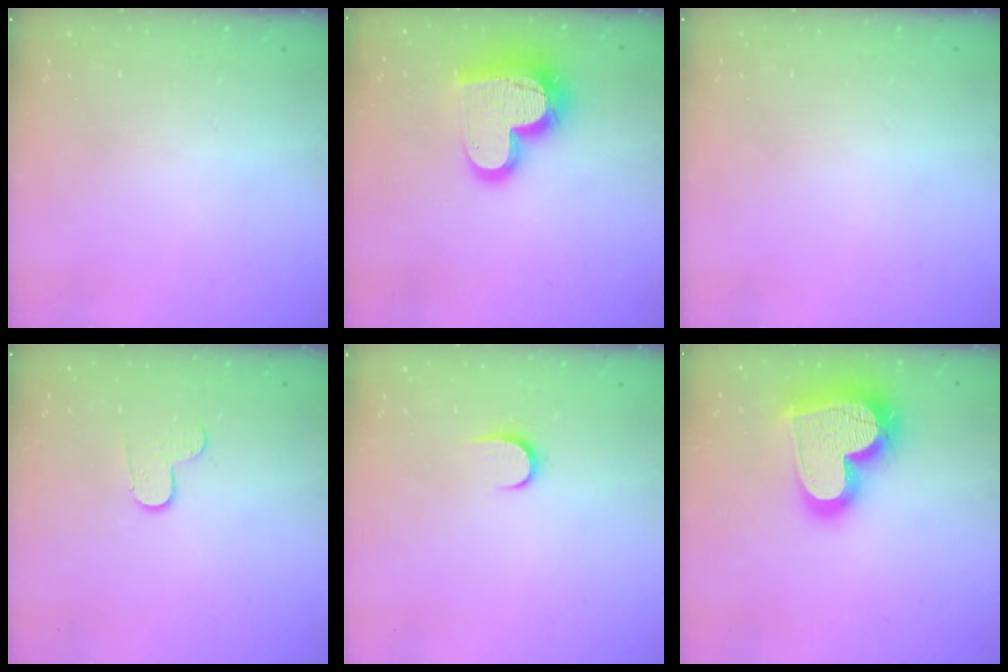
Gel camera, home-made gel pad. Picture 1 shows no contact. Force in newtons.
{"total": 18.3, "press": 18.2, "slide": 1.6}
{"total": 0.0}
{"total": 6.8, "press": 6.8, "slide": 0.5}
{"total": 5.4, "press": 5.4, "slide": 0.7}
{"total": 25.1, "press": 25.0, "slide": 2.2}